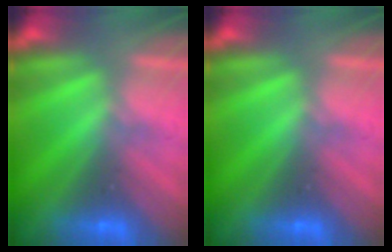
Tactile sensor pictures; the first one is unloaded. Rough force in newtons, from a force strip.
{"total": 0.0}